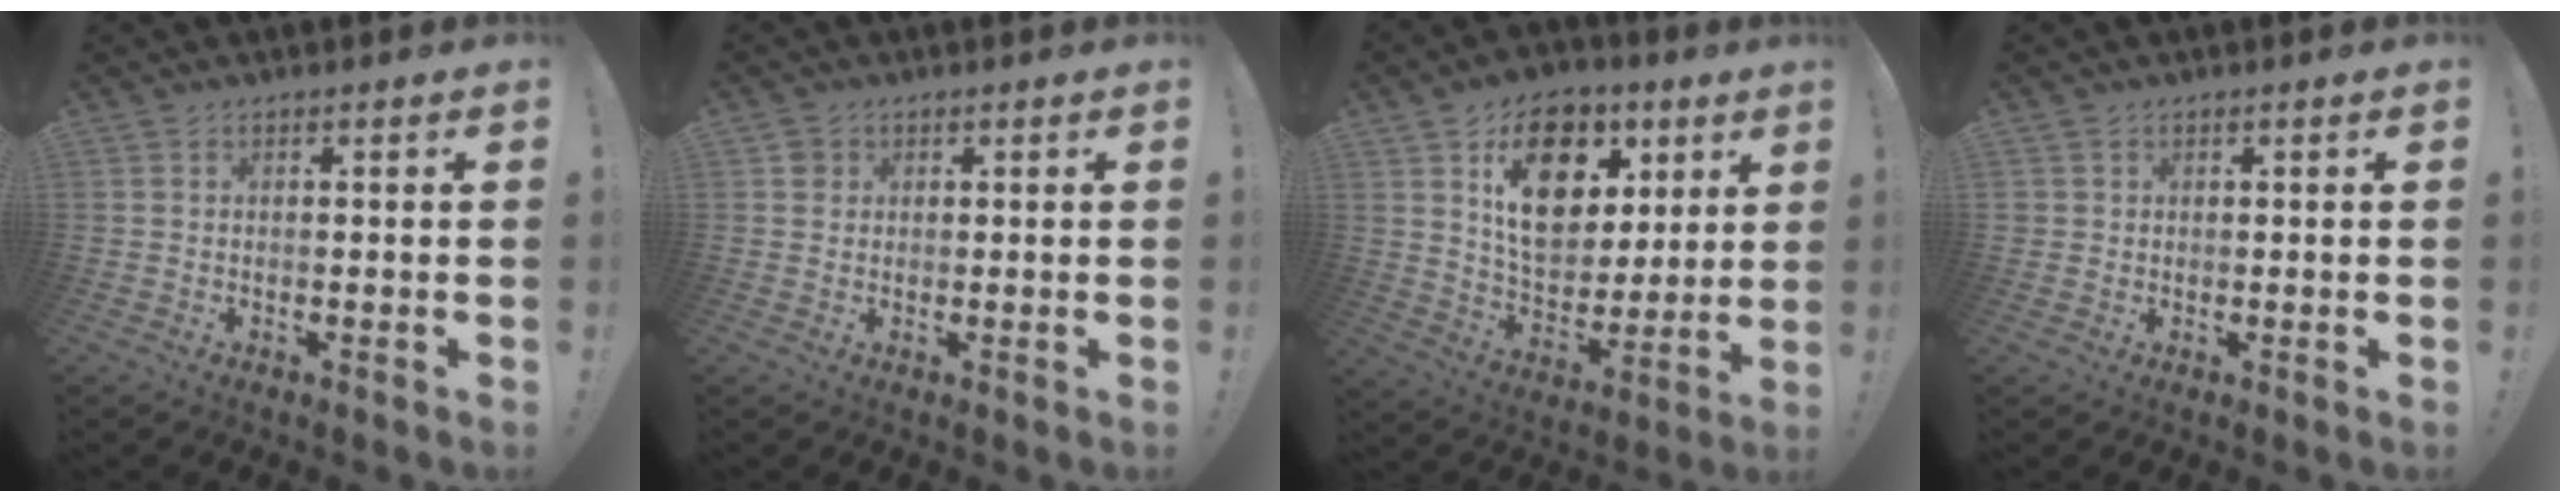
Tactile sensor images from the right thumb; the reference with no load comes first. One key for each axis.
{"total": 2.1, "fx": 0.9, "fy": 2.0, "fz": 0.2, "tx": -0.002, "ty": 0.001, "tz": 0.015}
{"total": 17.5, "fx": 7.9, "fy": 12.3, "fz": 9.7, "tx": -0.126, "ty": -0.029, "tz": 0.146}
{"total": 1.6, "fx": 0.8, "fy": 1.2, "fz": -0.5, "tx": 0.014, "ty": -0.003, "tz": 0.015}